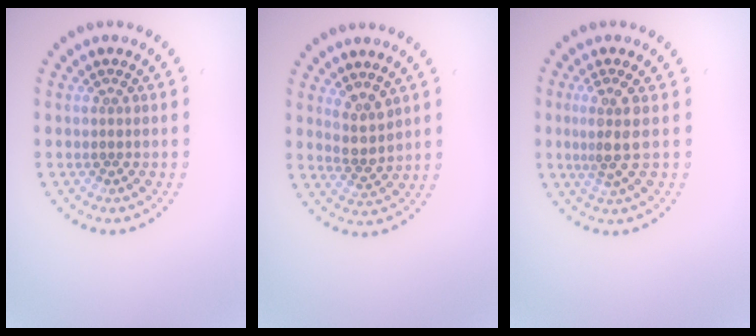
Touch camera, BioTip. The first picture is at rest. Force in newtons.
{"total": 2.2, "press": 1.9, "slide": 1.2}
{"total": 2.6, "press": 2.0, "slide": 1.7}